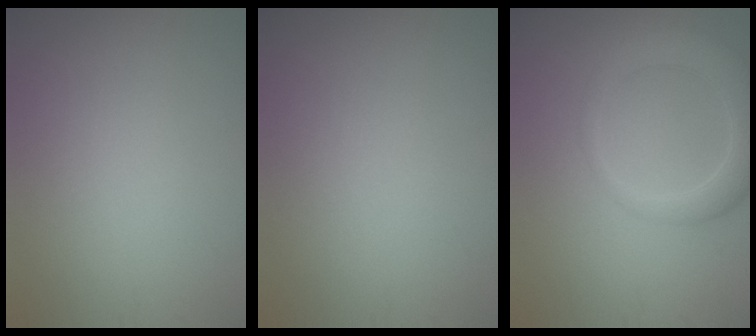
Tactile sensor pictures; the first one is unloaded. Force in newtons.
{"total": 0.0}
{"total": 4.1, "press": 4.1, "slide": 0.2}